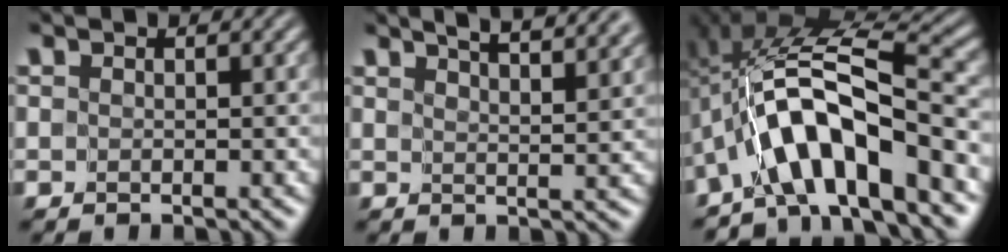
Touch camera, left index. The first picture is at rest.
{"total": 9.3, "force": [7.1, 2.7, 5.3], "torque": [-0.040, 0.031, 0.059]}
{"total": 9.8, "force": [-4.5, 2.7, 8.2], "torque": [-0.135, 0.019, -0.084]}